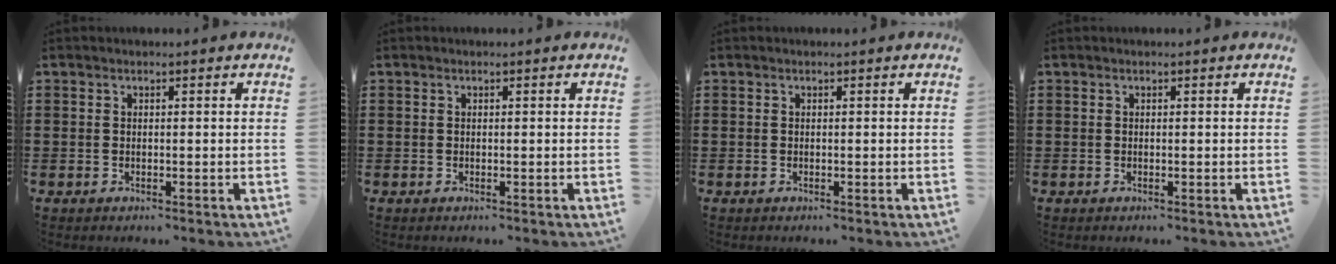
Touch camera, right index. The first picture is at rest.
{"total": 0.0}
{"total": 0.0}
{"total": 0.0}